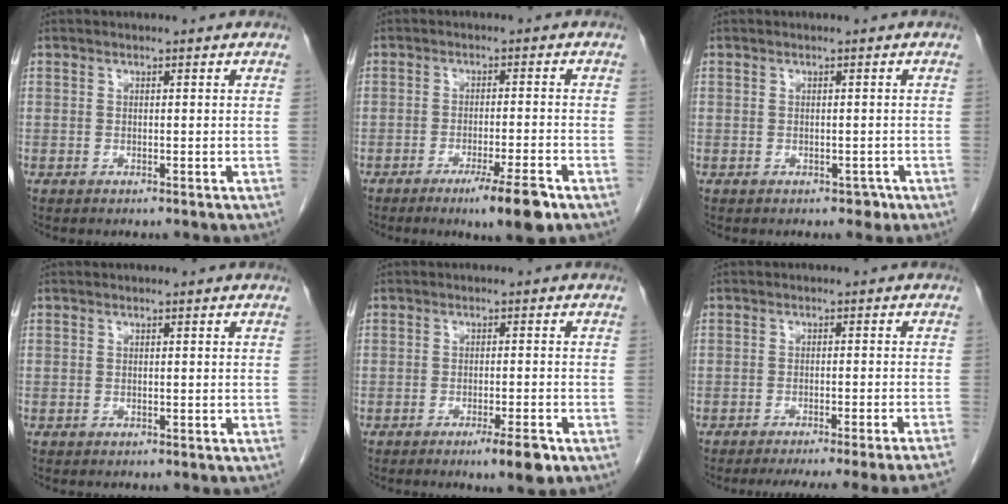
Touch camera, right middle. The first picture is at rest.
{"total": 6.8, "force": [-4.2, -0.1, 5.3], "torque": [-0.080, -0.014, -0.066]}
{"total": 1.1, "force": [-0.6, 0.8, 0.5], "torque": [-0.002, 0.003, -0.004]}
{"total": 0.0}
{"total": 4.2, "force": [-2.6, 0.2, 3.4], "torque": [-0.047, -0.008, -0.038]}
{"total": 16.2, "force": [-14.7, -1.6, 6.7], "torque": [-0.056, -0.027, -0.183]}